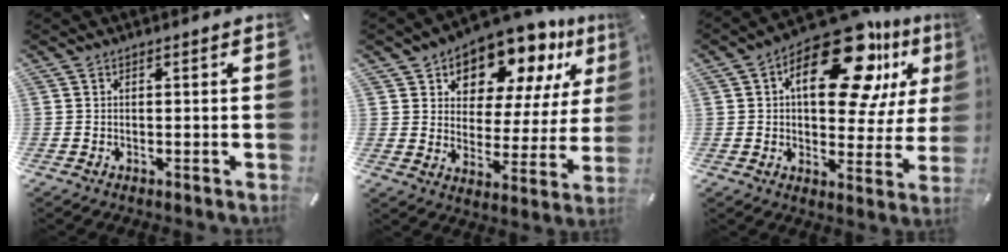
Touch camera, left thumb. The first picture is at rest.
{"total": 12.9, "force": [10.5, 6.5, 3.8], "torque": [-0.070, -0.092, 0.185]}
{"total": 22.1, "force": [10.4, 11.1, 15.9], "torque": [-0.224, -0.056, 0.170]}